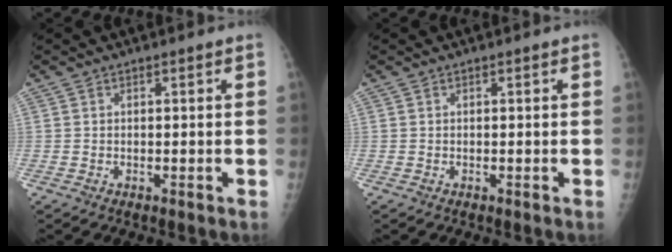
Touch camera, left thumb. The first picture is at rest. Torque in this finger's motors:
{"motor_torque": [0.00, 0.00, -0.09, -0.09, 0.00]}